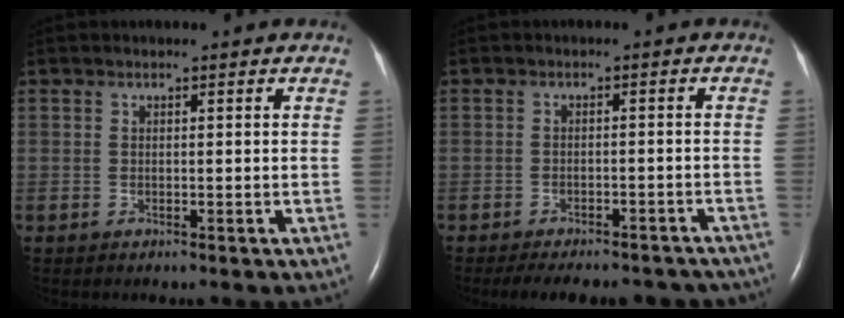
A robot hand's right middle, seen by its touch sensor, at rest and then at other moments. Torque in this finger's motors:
{"motor_torque": [0.17, -0.14, 0.06, 0.04]}